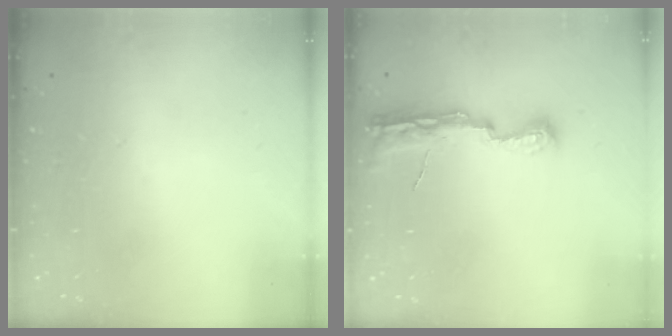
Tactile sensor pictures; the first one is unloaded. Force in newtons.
{"total": 8.0, "press": 8.0, "slide": 0.7}